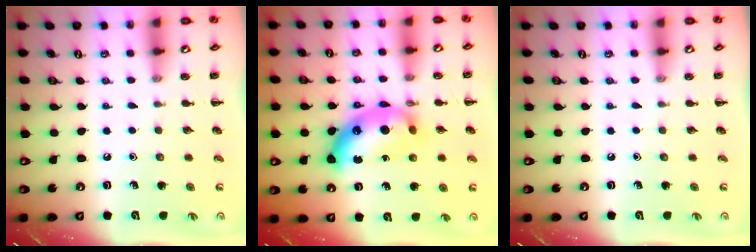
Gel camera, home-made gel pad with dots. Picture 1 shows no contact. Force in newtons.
{"total": 15.6, "press": 15.6, "slide": 0.5}
{"total": 0.0}